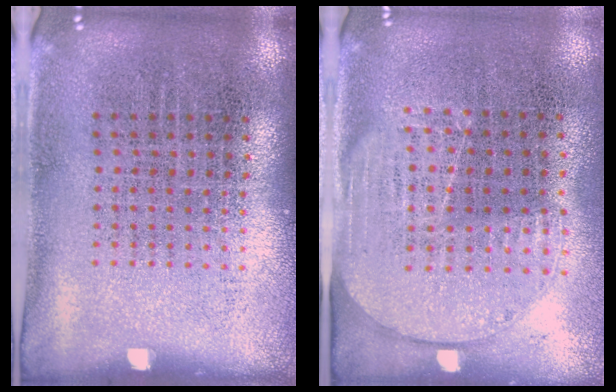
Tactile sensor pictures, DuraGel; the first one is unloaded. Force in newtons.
{"total": 1.7, "press": 1.4, "slide": 0.8}